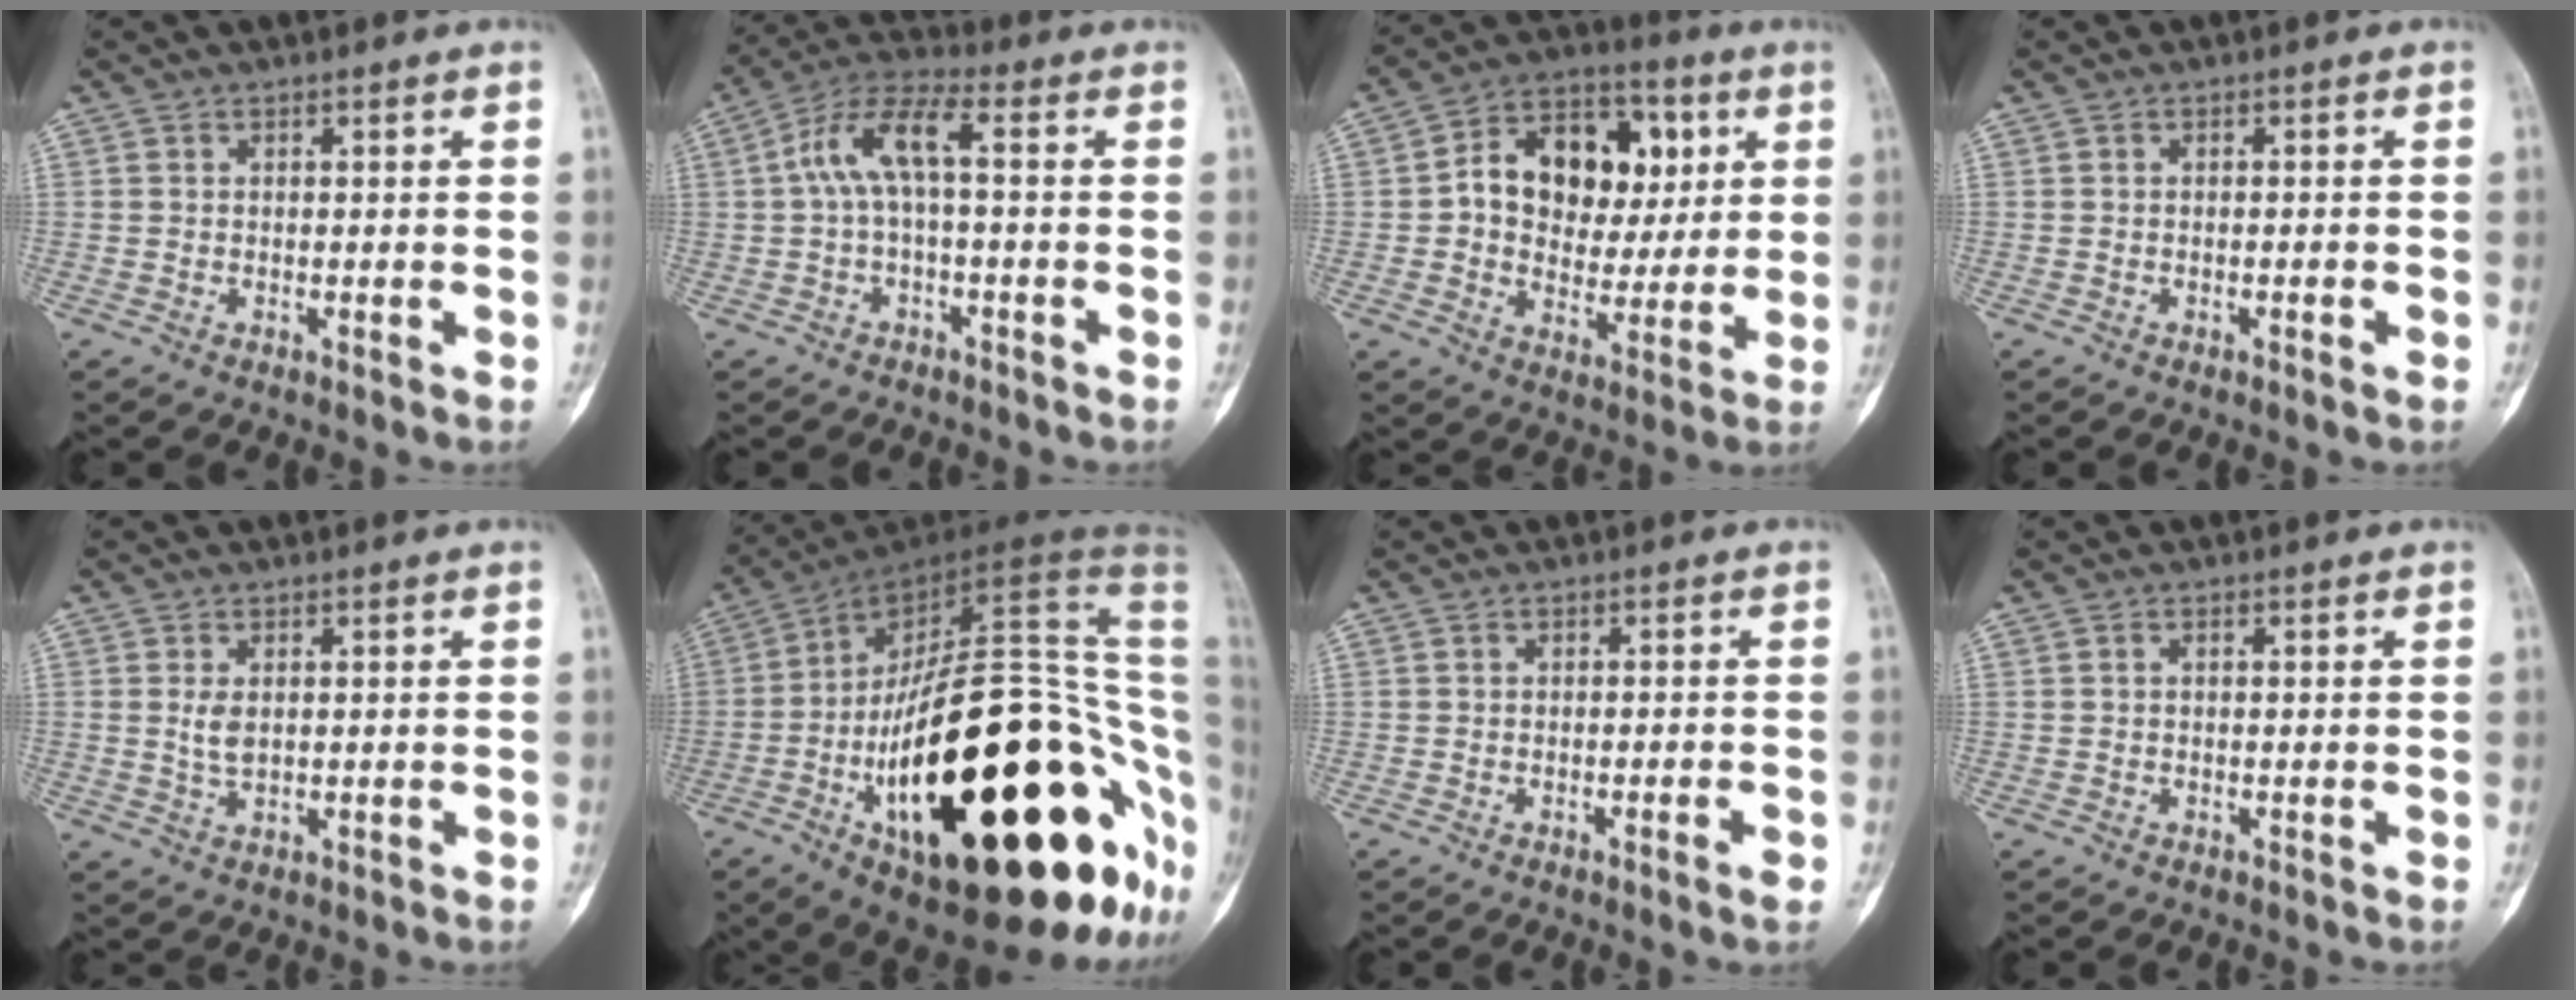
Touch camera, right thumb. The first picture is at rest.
{"total": 8.4, "force": [0.2, 2.8, 8.0], "torque": [-0.169, 0.041, -0.002]}
{"total": 17.3, "force": [3.4, 12.6, 11.2], "torque": [-0.128, 0.016, 0.053]}
{"total": 1.1, "force": [-0.5, 0.2, 1.0], "torque": [-0.019, 0.006, -0.005]}
{"total": 2.9, "force": [0.5, 1.7, 2.3], "torque": [-0.046, -0.006, 0.015]}
{"total": 42.5, "force": [-9.2, 15.9, 38.4], "torque": [-0.495, 0.056, -0.134]}
{"total": 2.1, "force": [-1.0, 0.3, 1.9], "torque": [-0.034, 0.004, -0.015]}
{"total": 0.0}